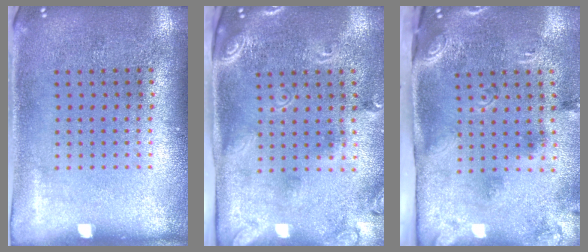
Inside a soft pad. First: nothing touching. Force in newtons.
{"total": 2.5, "press": 1.7, "slide": 1.8}
{"total": 2.9, "press": 1.8, "slide": 2.2}